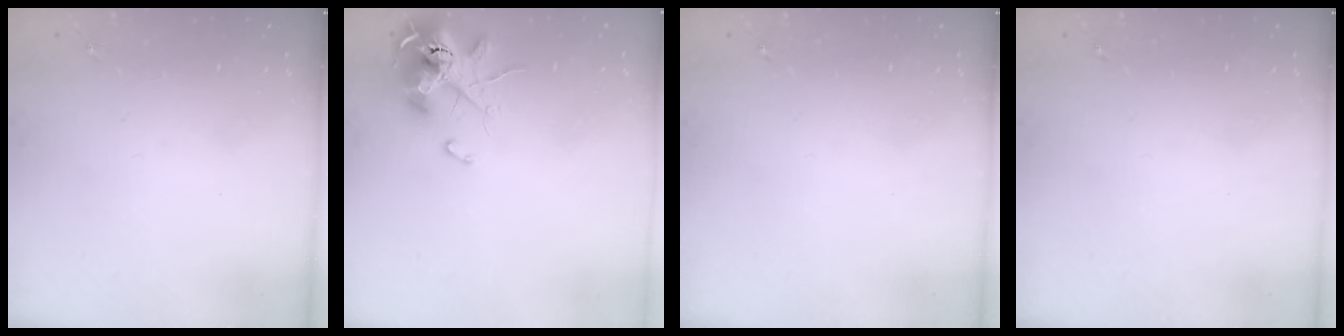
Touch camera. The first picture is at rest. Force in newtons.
{"total": 13.7, "press": 13.6, "slide": 1.8}
{"total": 0.0}
{"total": 0.0}